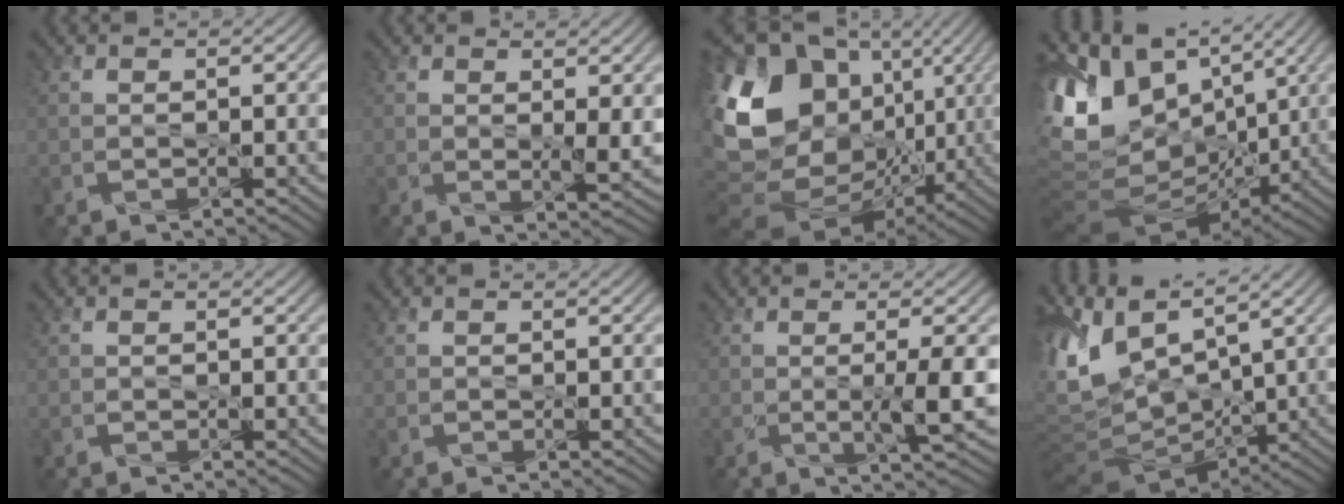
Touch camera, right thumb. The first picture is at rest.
{"total": 2.7, "force": [1.2, 0.6, 2.3], "torque": [-0.045, -0.012, 0.025]}
{"total": 19.6, "force": [2.7, 14.5, 12.8], "torque": [-0.294, 0.009, 0.081]}
{"total": 15.5, "force": [2.8, 9.8, 11.7], "torque": [-0.250, -0.012, 0.080]}
{"total": 0.0}
{"total": 0.0}
{"total": 4.3, "force": [-0.2, 0.3, 4.3], "torque": [-0.078, -0.002, -0.003]}
{"total": 11.0, "force": [4.4, 4.9, 8.7], "torque": [-0.217, 0.006, 0.095]}